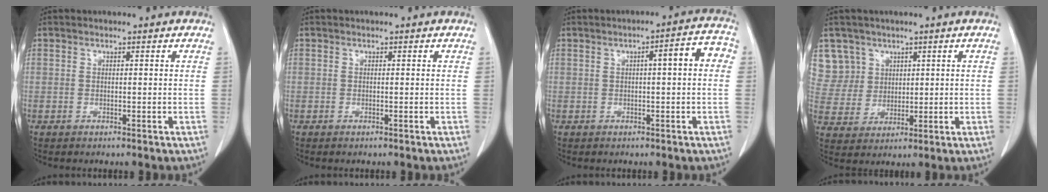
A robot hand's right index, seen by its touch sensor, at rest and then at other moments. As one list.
[{"total": 0.0}, {"total": 5.5, "force": [0.6, 0.9, 5.4], "torque": [-0.070, 0.024, 0.003]}, {"total": 7.8, "force": [4.4, 6.5, -0.1], "torque": [0.001, 0.014, 0.101]}]